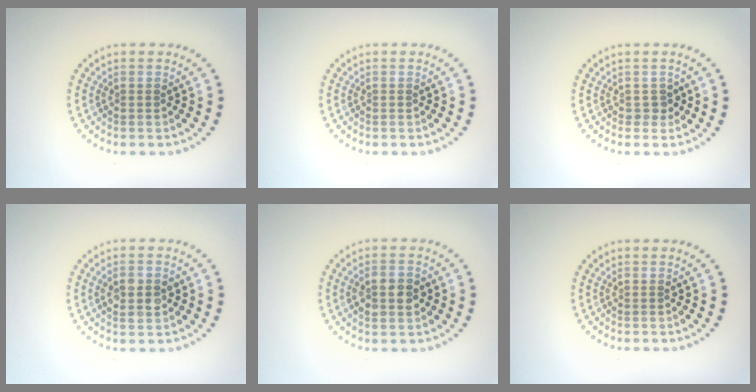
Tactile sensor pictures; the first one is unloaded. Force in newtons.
{"total": 0.0}
{"total": 1.2, "press": 1.0, "slide": 0.5}
{"total": 2.3, "press": 2.3, "slide": 0.2}
{"total": 2.7, "press": 2.7, "slide": 0.3}
{"total": 0.0}